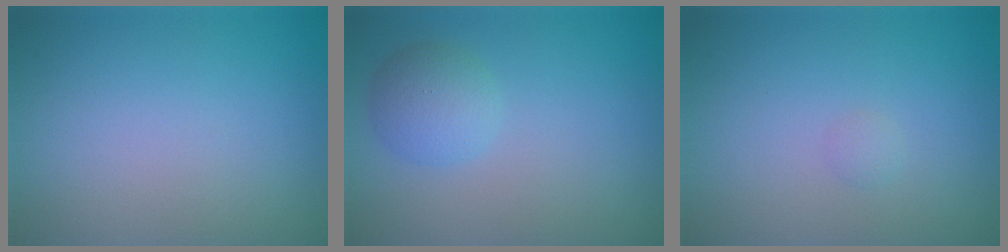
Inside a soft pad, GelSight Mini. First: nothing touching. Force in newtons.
{"total": 2.7, "press": 2.7, "slide": 0.2}
{"total": 0.6, "press": 0.6, "slide": 0.0}